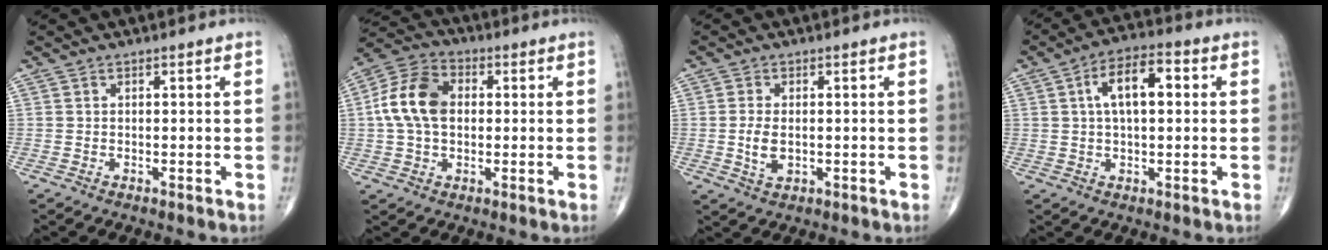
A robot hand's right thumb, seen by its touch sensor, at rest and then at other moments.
{"total": 12.0, "force": [0.9, 8.2, 8.6], "torque": [-0.163, 0.027, 0.007]}
{"total": 4.2, "force": [-0.3, 2.4, 3.4], "torque": [-0.066, -0.005, -0.003]}
{"total": 9.3, "force": [1.8, 4.4, 8.0], "torque": [-0.125, 0.020, 0.022]}